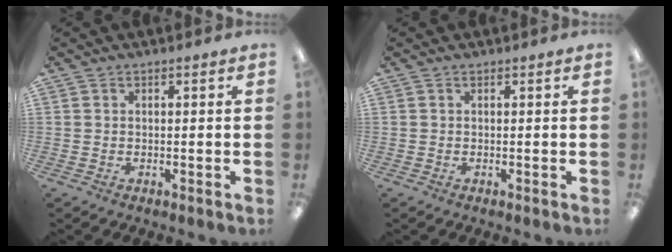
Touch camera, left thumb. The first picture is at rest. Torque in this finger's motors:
{"motor_torque": [0.00, -0.03, 0.08, -0.06, 0.00]}